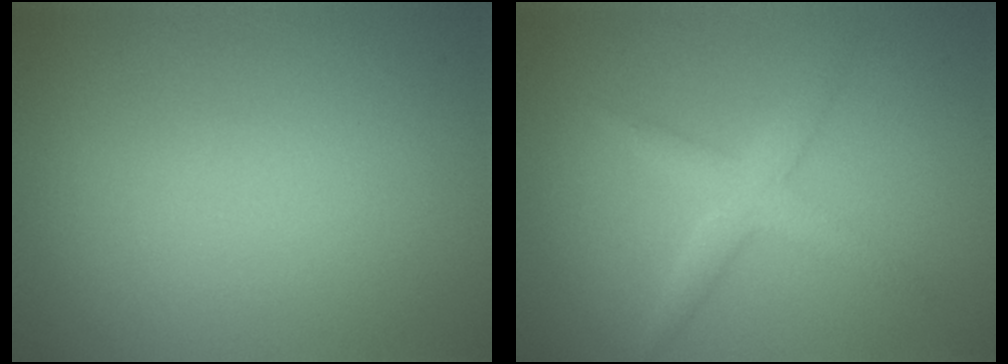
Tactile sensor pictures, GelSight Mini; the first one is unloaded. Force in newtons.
{"total": 2.5, "press": 2.5, "slide": 0.0}